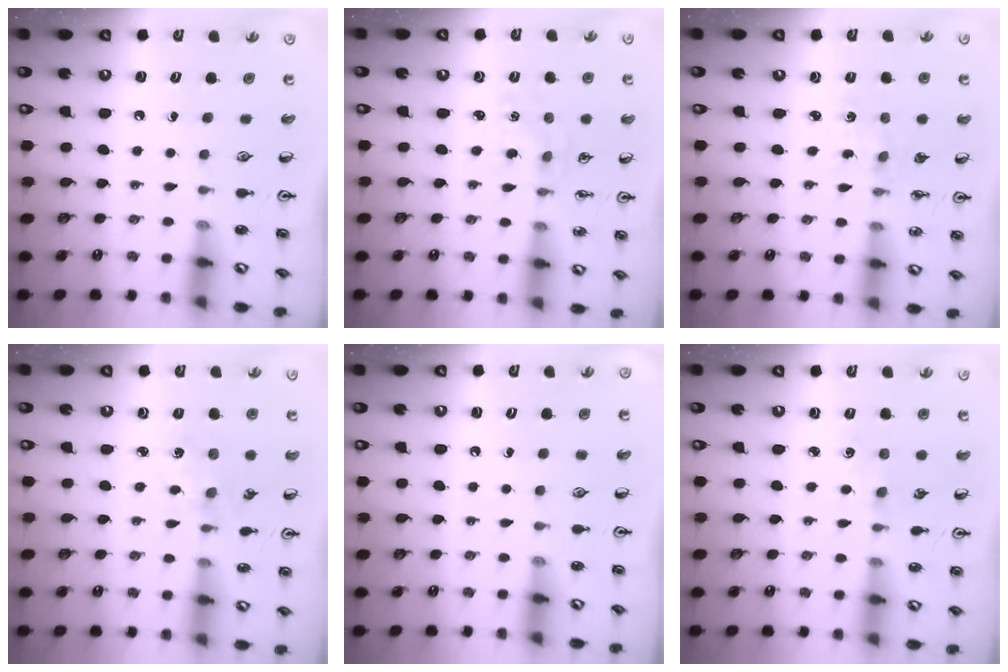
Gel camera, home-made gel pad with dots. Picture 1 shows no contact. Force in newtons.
{"total": 1.6, "press": 1.5, "slide": 0.2}
{"total": 0.0}
{"total": 1.1, "press": 1.1, "slide": 0.2}
{"total": 0.0}
{"total": 1.1, "press": 1.0, "slide": 0.2}